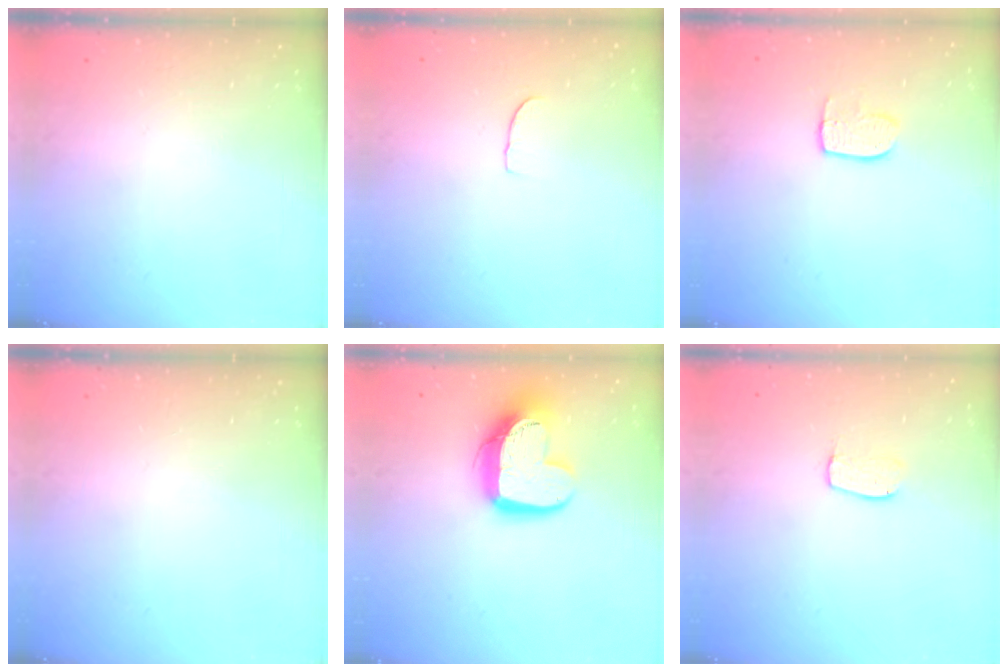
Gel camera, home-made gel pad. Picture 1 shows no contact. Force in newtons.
{"total": 3.3, "press": 3.3, "slide": 0.3}
{"total": 6.7, "press": 6.7, "slide": 0.2}
{"total": 0.0}
{"total": 16.9, "press": 16.9, "slide": 1.4}
{"total": 6.5, "press": 6.5, "slide": 0.5}